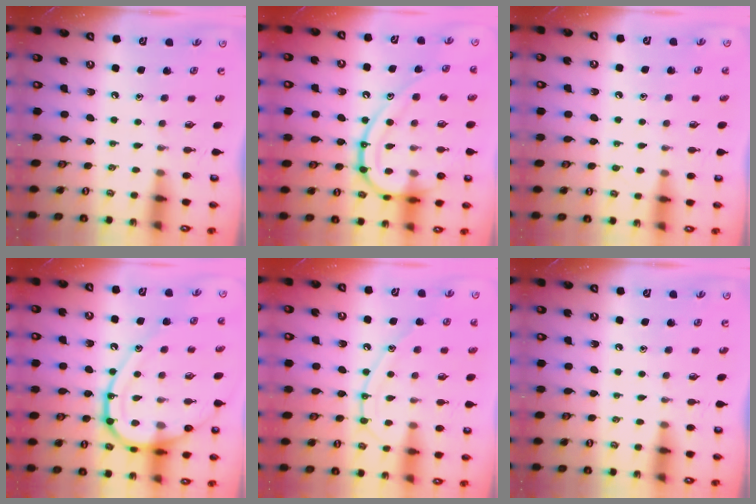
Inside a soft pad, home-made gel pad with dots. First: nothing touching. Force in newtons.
{"total": 18.5, "press": 18.5, "slide": 1.2}
{"total": 5.9, "press": 5.8, "slide": 0.6}
{"total": 16.5, "press": 16.5, "slide": 0.8}
{"total": 12.1, "press": 12.1, "slide": 1.0}
{"total": 0.0}